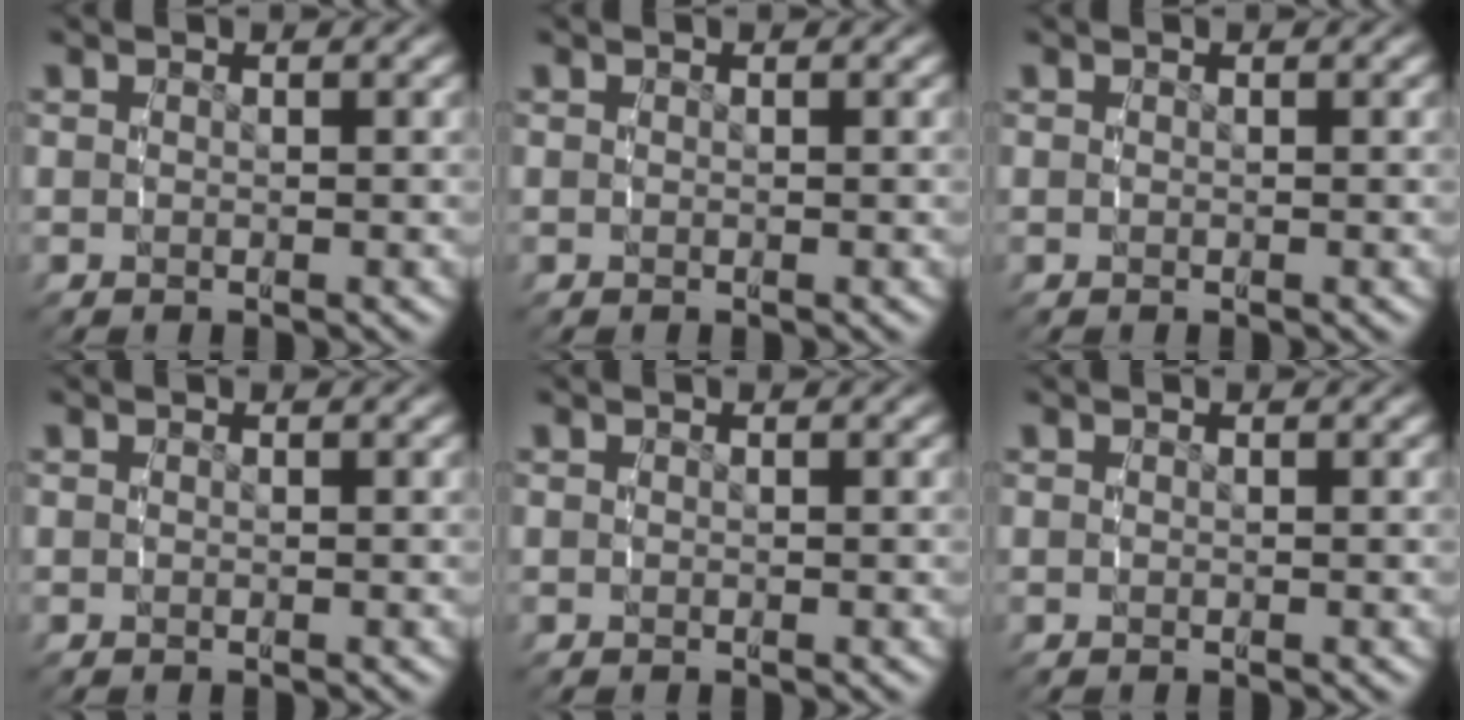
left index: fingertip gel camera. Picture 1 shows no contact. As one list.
[{"total": 0.0}, {"total": 0.0}, {"total": 0.0}, {"total": 0.0}, {"total": 0.0}]